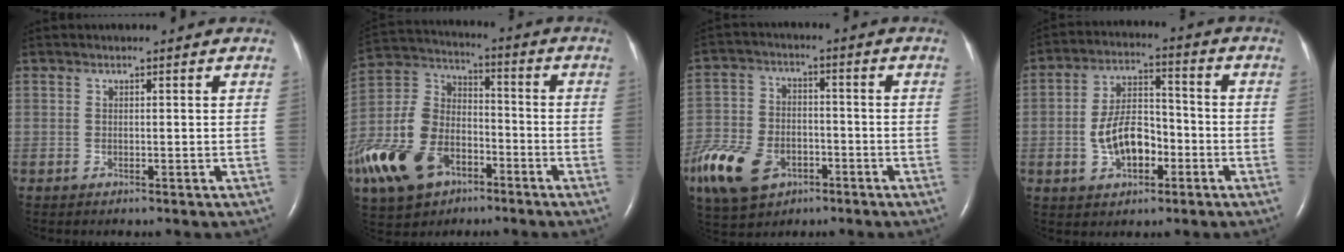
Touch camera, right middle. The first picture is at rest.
{"total": 18.7, "force": [-9.5, 11.6, 11.2], "torque": [-0.278, -0.003, -0.173]}
{"total": 17.9, "force": [-9.0, 11.4, 10.5], "torque": [-0.278, -0.013, -0.157]}
{"total": 8.8, "force": [-2.5, 4.8, 6.9], "torque": [-0.141, 0.019, -0.042]}